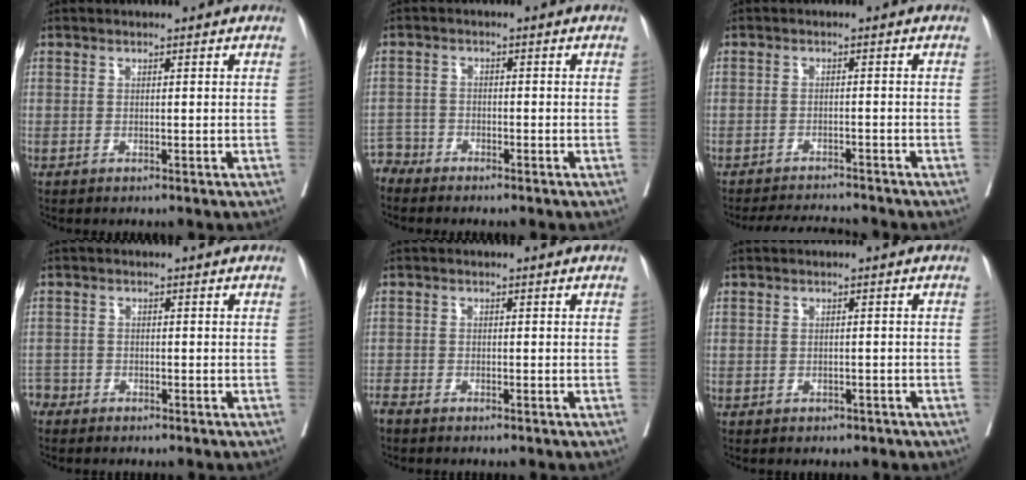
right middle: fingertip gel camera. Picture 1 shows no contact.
{"total": 2.9, "force": [-2.7, 0.7, -0.8], "torque": [0.017, -0.004, -0.054]}
{"total": 6.0, "force": [-5.9, 0.2, 0.9], "torque": [-0.011, -0.005, -0.091]}
{"total": 2.2, "force": [-1.9, 1.2, -0.2], "torque": [-0.004, 0.004, -0.037]}
{"total": 2.4, "force": [-2.2, 0.6, 1.0], "torque": [-0.022, -0.005, -0.036]}
{"total": 2.8, "force": [-2.1, 1.7, 0.9], "torque": [-0.017, 0.004, -0.016]}